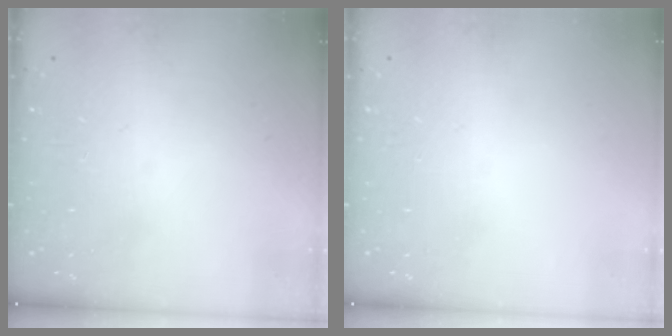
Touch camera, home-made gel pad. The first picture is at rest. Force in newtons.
{"total": 0.0}